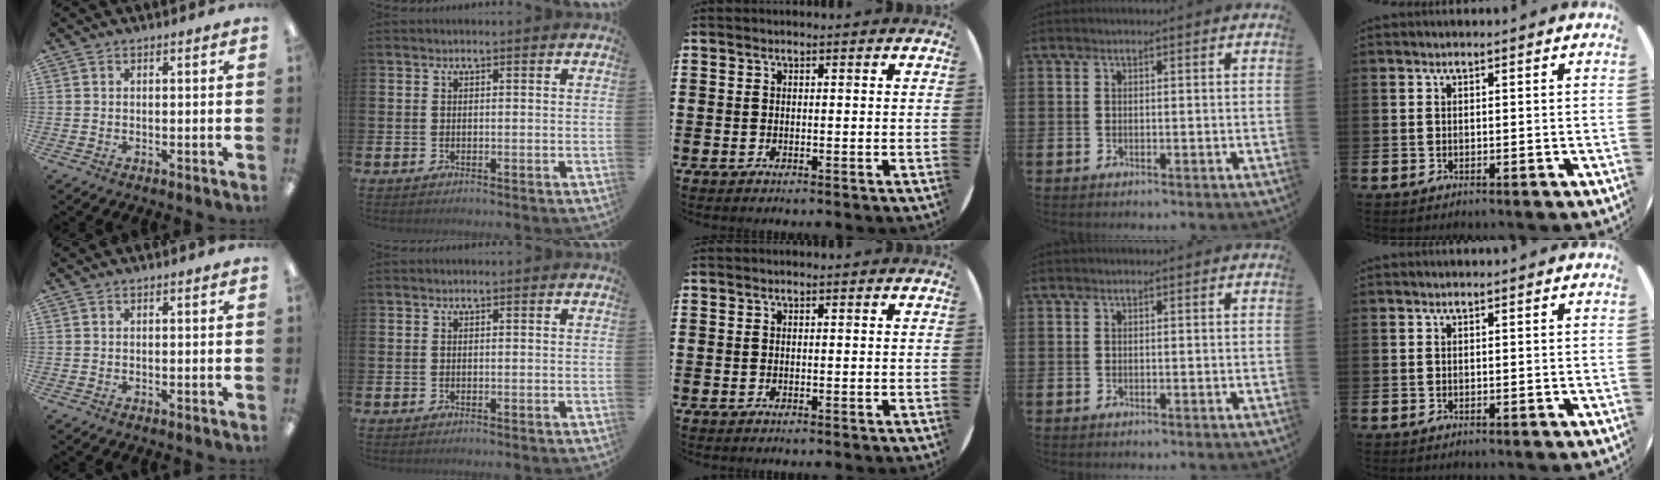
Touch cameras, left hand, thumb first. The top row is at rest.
{}